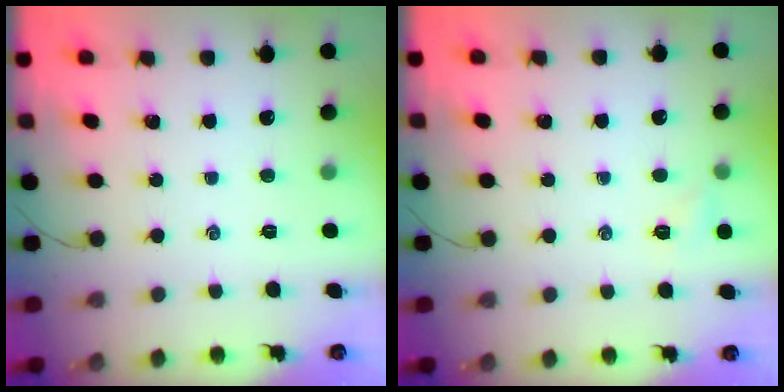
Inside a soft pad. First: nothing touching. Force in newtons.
{"total": 3.6, "press": 3.4, "slide": 1.2}